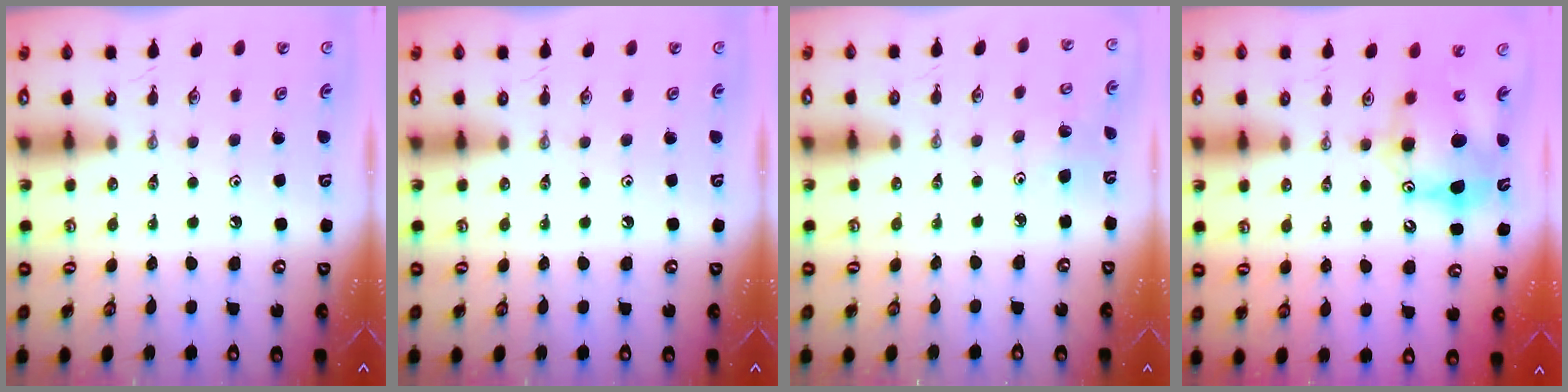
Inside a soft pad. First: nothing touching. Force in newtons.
{"total": 0.0}
{"total": 2.9, "press": 2.8, "slide": 0.8}
{"total": 10.2, "press": 10.1, "slide": 0.9}